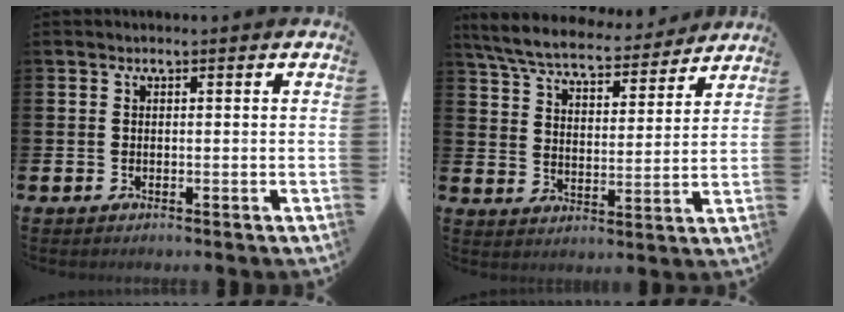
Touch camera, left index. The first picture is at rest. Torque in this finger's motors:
{"motor_torque": [1.07, -1.07, 0.46, 0.21]}